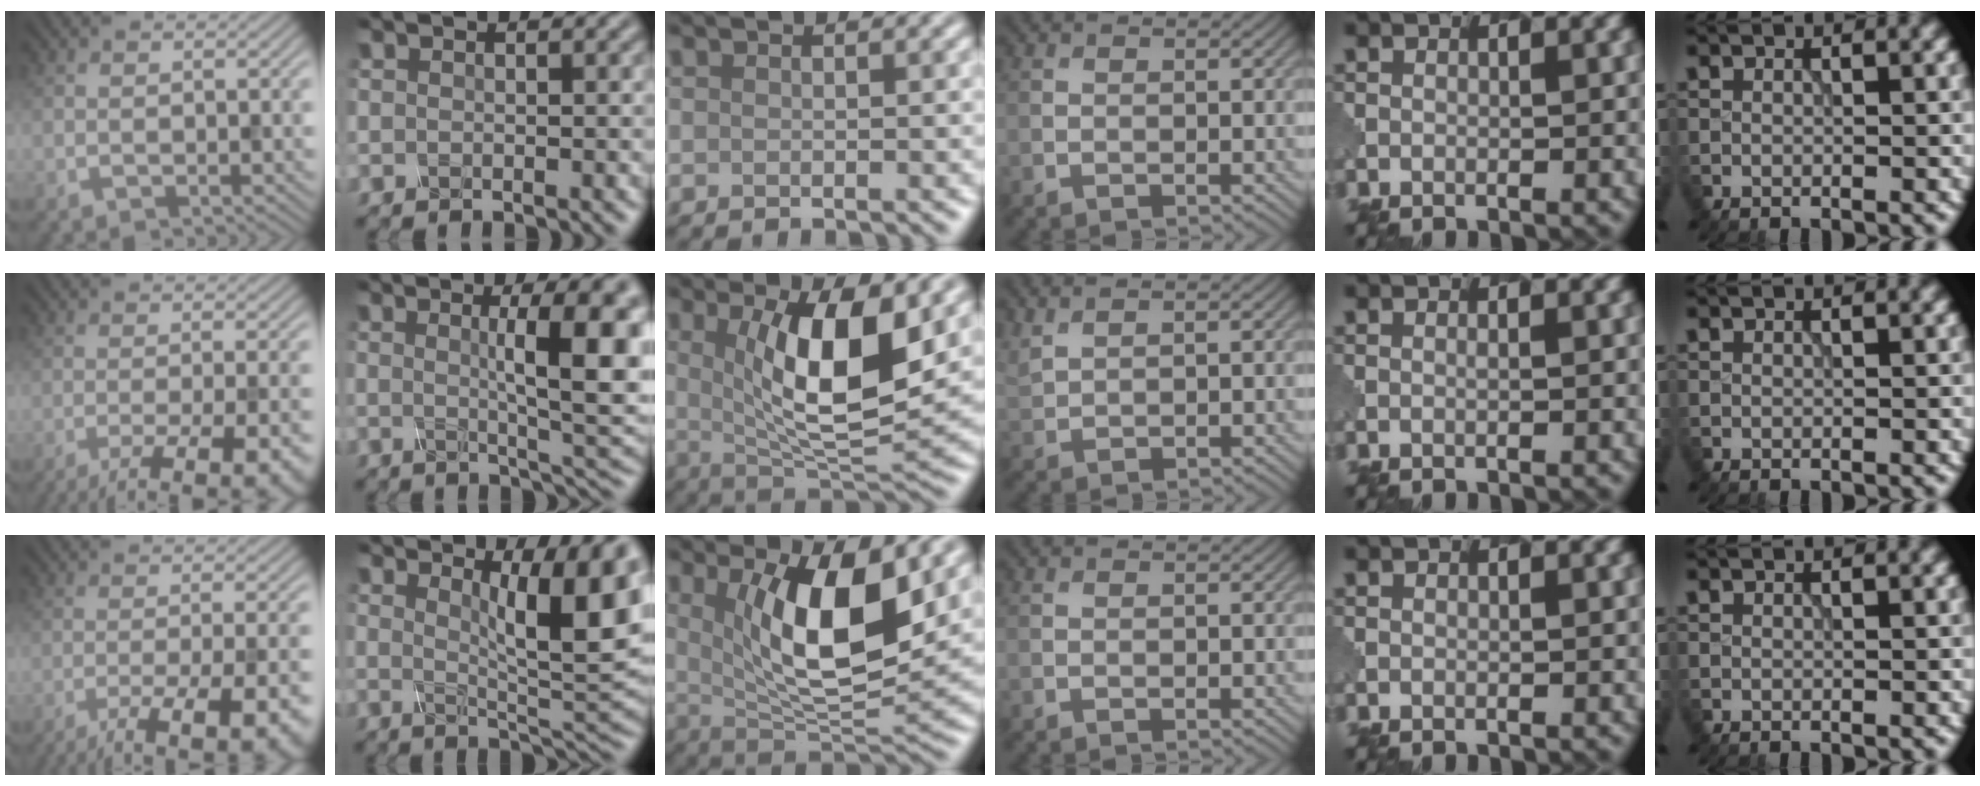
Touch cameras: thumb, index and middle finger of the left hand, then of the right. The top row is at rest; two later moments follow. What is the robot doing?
{"motion": "screw", "object": "spray bottle"}